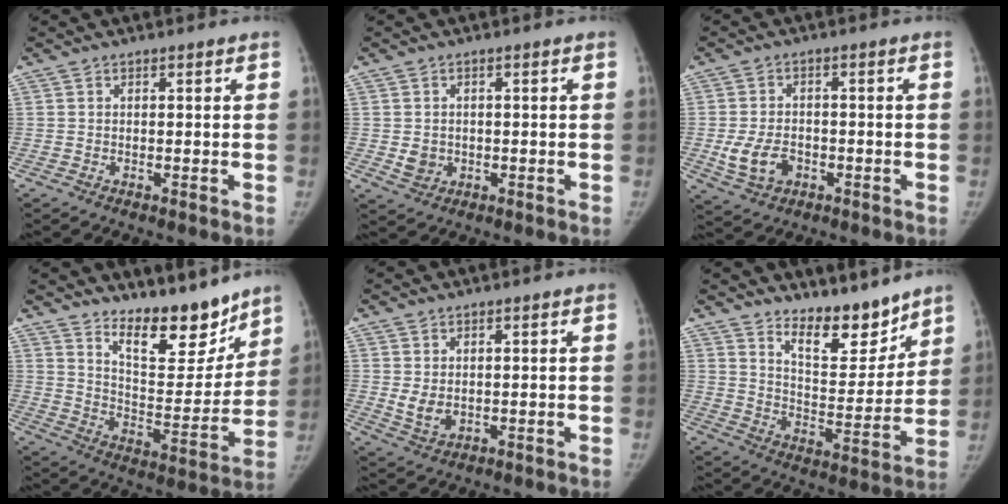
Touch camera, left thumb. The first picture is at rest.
{"total": 3.2, "force": [-0.4, 2.8, 1.5], "torque": [-0.014, 0.000, 0.002]}
{"total": 7.2, "force": [-2.1, 5.1, 4.6], "torque": [-0.080, 0.009, -0.031]}
{"total": 14.8, "force": [11.9, 5.2, 7.1], "torque": [-0.060, -0.101, 0.197]}
{"total": 3.7, "force": [0.3, 2.7, 2.5], "torque": [-0.037, -0.011, 0.017]}
{"total": 11.3, "force": [9.4, 4.0, 4.8], "torque": [-0.039, -0.085, 0.161]}